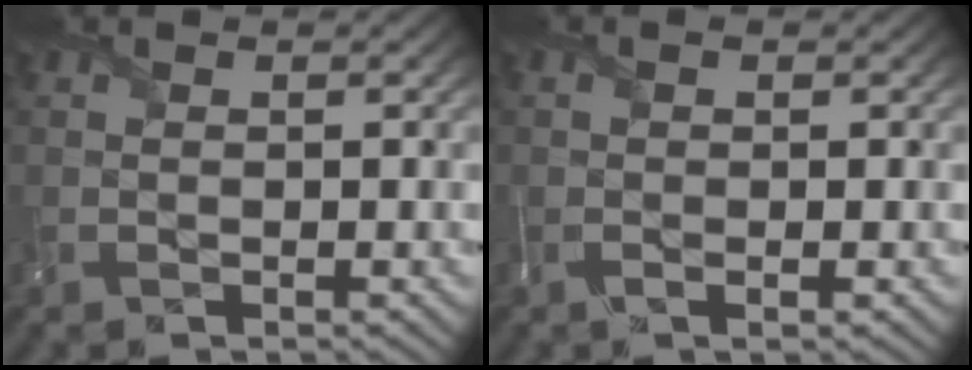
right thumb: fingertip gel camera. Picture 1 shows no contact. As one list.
[{"total": 1.7, "force": [-0.2, 0.2, 1.7], "torque": [-0.037, -0.001, -0.010]}]